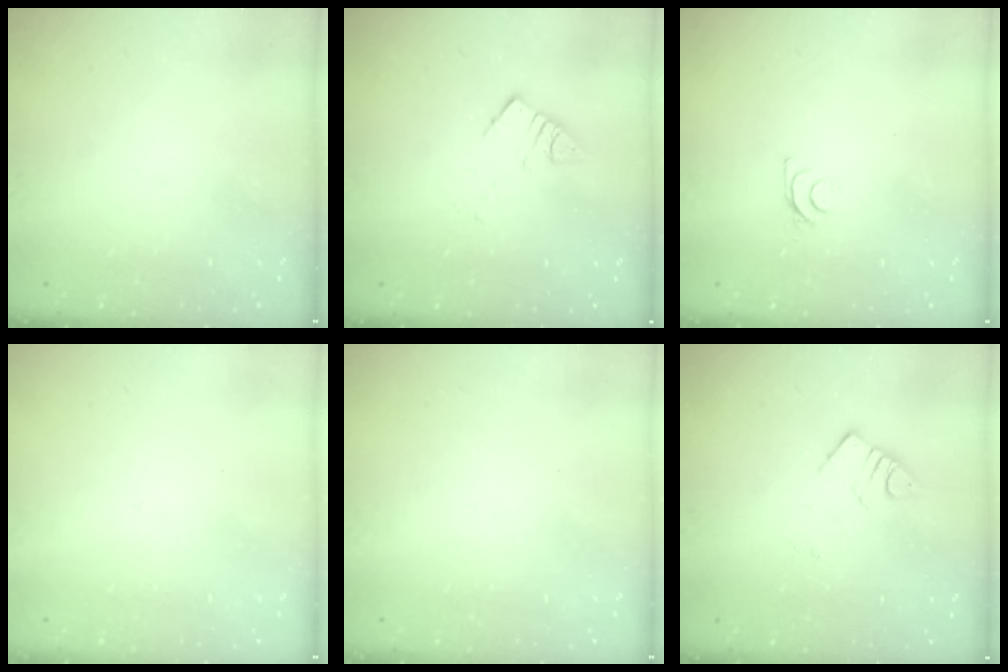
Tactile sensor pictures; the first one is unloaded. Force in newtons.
{"total": 4.9, "press": 4.8, "slide": 0.5}
{"total": 4.3, "press": 4.2, "slide": 0.5}
{"total": 1.7, "press": 1.7, "slide": 0.1}
{"total": 1.7, "press": 1.6, "slide": 0.1}
{"total": 2.8, "press": 2.7, "slide": 0.3}